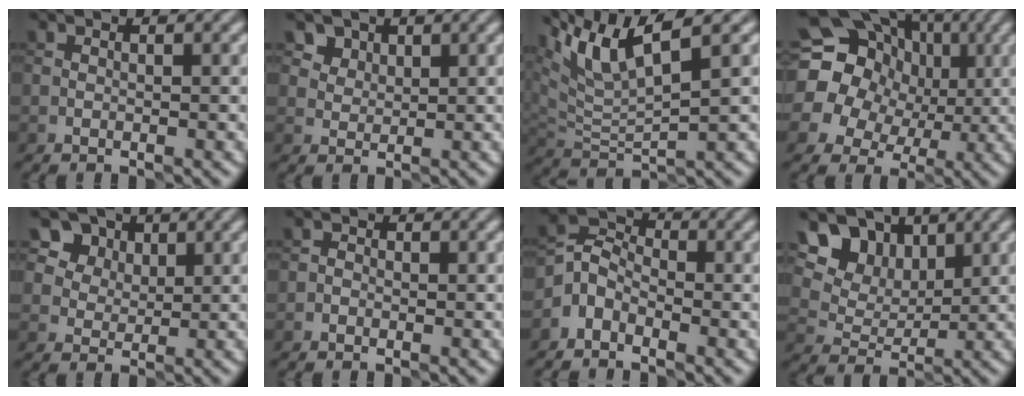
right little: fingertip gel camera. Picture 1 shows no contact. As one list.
[{"total": 4.7, "force": [3.2, 3.1, 1.5], "torque": [-0.045, 0.002, 0.060]}, {"total": 6.6, "force": [4.4, 1.1, 4.8], "torque": [-0.099, 0.012, 0.086]}, {"total": 19.0, "force": [3.7, 17.0, 7.6], "torque": [-0.157, 0.029, 0.023]}, {"total": 9.6, "force": [5.9, 6.6, 3.6], "torque": [-0.083, 0.015, 0.098]}, {"total": 0.6, "force": [-0.3, 0.5, 0.2], "torque": [0.002, 0.003, -0.011]}, {"total": 2.5, "force": [-1.7, 1.6, 0.9], "torque": [-0.020, 0.014, -0.045]}, {"total": 10.7, "force": [6.5, 7.2, 4.7], "torque": [-0.092, 0.007, 0.118]}]